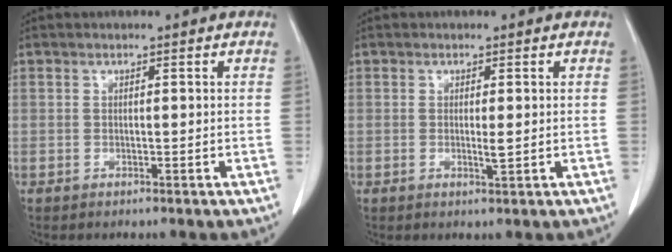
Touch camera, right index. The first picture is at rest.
{"total": 1.4, "force": [0.0, 0.1, 1.4], "torque": [-0.026, -0.004, 0.000]}